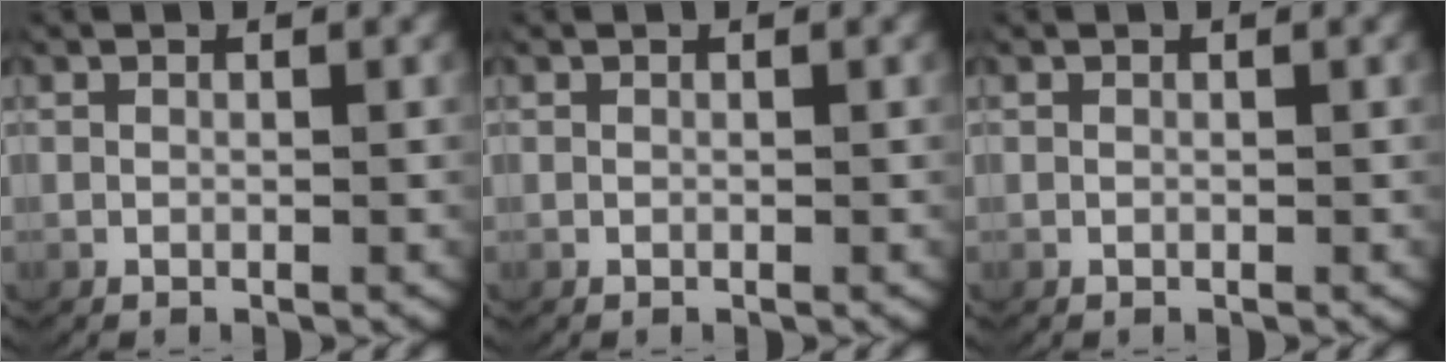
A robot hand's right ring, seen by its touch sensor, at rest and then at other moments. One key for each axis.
{"total": 0.0}
{"total": 0.0}